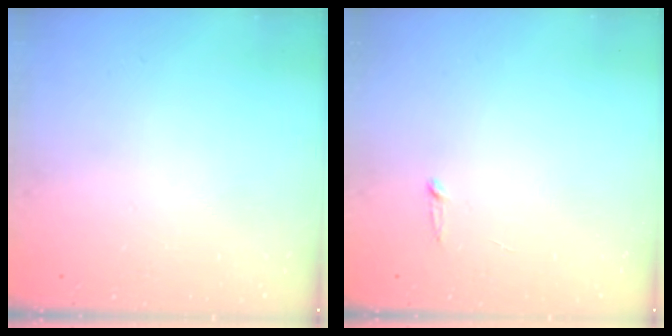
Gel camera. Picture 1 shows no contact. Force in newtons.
{"total": 2.5, "press": 2.5, "slide": 0.2}